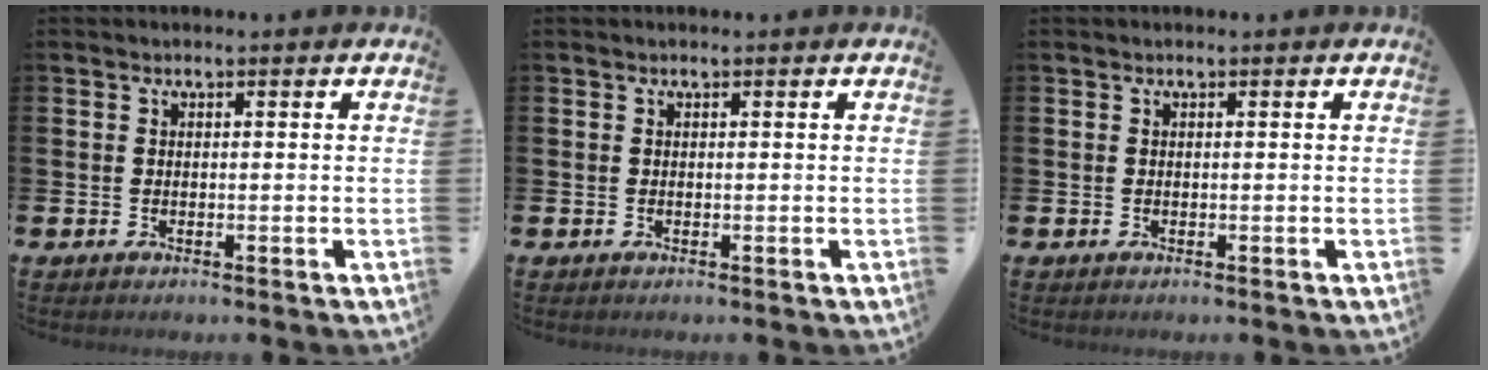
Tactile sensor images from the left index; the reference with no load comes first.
{"total": 0.0}
{"total": 0.0}